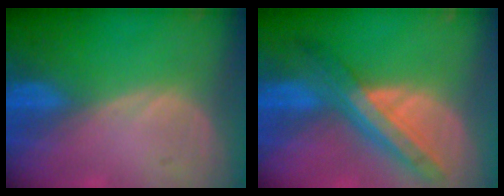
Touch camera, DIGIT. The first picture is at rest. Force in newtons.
{"total": 8.5, "press": 7.5, "slide": 4.0}